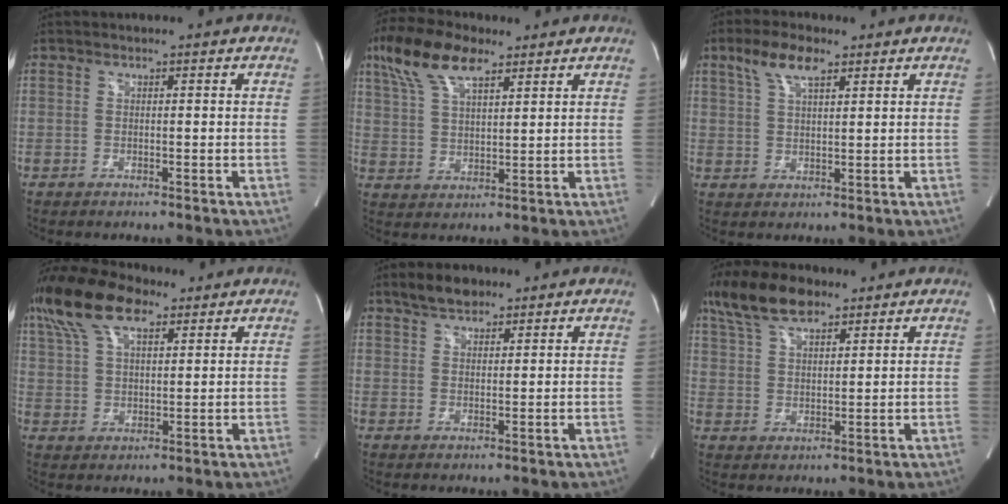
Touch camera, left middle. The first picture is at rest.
{"total": 10.3, "force": [6.5, 3.5, 7.2], "torque": [-0.154, 0.026, 0.129]}
{"total": 5.9, "force": [3.6, 1.7, 4.3], "torque": [-0.094, 0.015, 0.070]}
{"total": 12.5, "force": [8.1, 4.9, 8.2], "torque": [-0.176, 0.036, 0.155]}
{"total": 4.4, "force": [3.4, 2.0, 2.0], "torque": [-0.044, 0.012, 0.065]}
{"total": 9.7, "force": [7.1, 3.4, 5.7], "torque": [-0.118, 0.021, 0.136]}